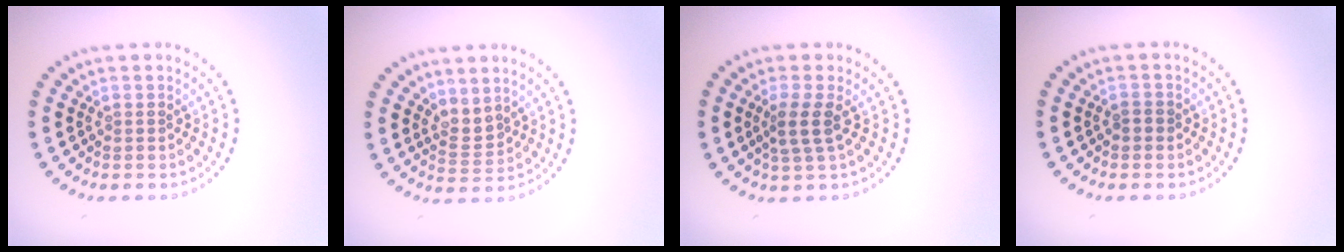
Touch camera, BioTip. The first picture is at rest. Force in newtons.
{"total": 1.9, "press": 1.4, "slide": 1.3}
{"total": 2.5, "press": 1.9, "slide": 1.5}
{"total": 0.9, "press": 0.9, "slide": 0.1}